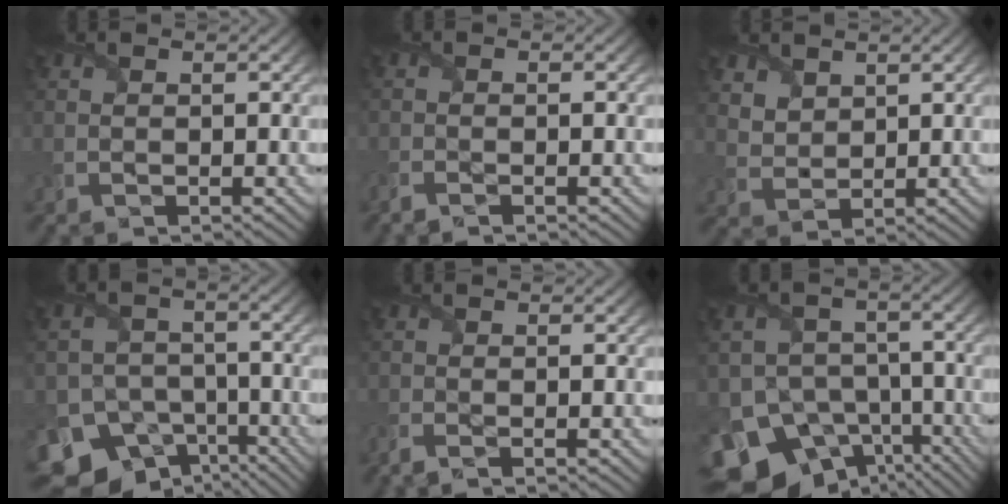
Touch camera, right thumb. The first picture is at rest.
{"total": 1.9, "force": [-1.5, -0.1, 1.2], "torque": [-0.029, -0.006, -0.033]}
{"total": 3.3, "force": [2.5, 1.9, 0.9], "torque": [-0.046, -0.014, 0.064]}
{"total": 12.7, "force": [-8.4, 8.9, 3.3], "torque": [-0.087, -0.039, -0.137]}
{"total": 2.2, "force": [-1.6, -0.1, 1.5], "torque": [-0.039, -0.007, -0.035]}
{"total": 15.6, "force": [-9.7, 11.0, 5.2], "torque": [-0.126, -0.056, -0.147]}